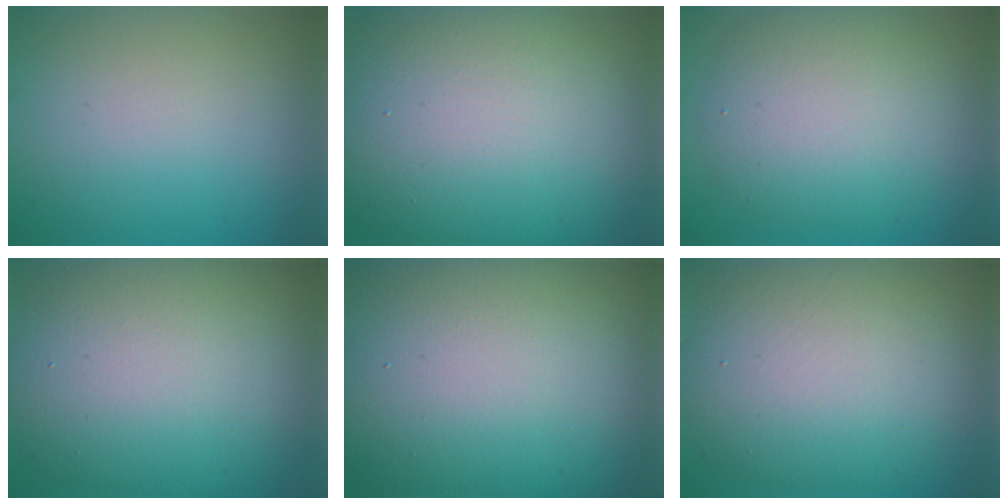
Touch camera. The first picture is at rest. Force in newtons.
{"total": 18.0, "press": 17.9, "slide": 1.2}
{"total": 6.4, "press": 6.4, "slide": 0.6}
{"total": 14.1, "press": 14.1, "slide": 1.2}
{"total": 22.5, "press": 22.4, "slide": 1.6}
{"total": 11.0, "press": 11.0, "slide": 0.4}